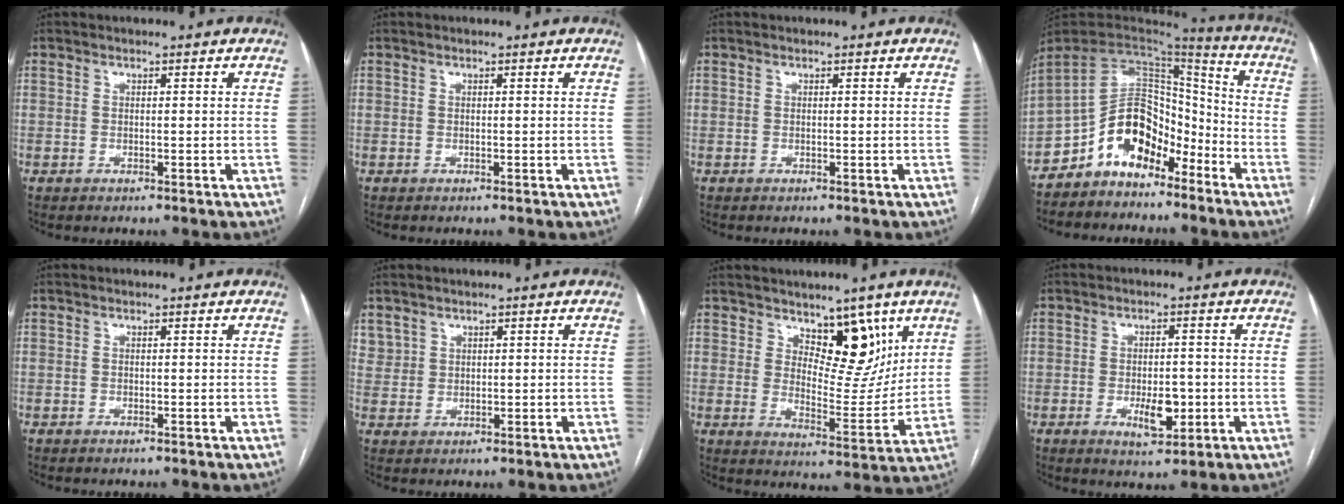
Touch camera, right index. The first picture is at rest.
{"total": 0.0}
{"total": 0.0}
{"total": 12.0, "force": [-8.0, 6.8, 5.8], "torque": [-0.110, 0.041, -0.148]}
{"total": 0.0}
{"total": 2.7, "force": [1.7, 2.1, 0.1], "torque": [0.007, 0.005, 0.034]}
{"total": 9.2, "force": [5.7, 4.5, 5.7], "torque": [-0.068, -0.009, 0.098]}
{"total": 5.3, "force": [-1.5, 2.2, 4.6], "torque": [-0.073, -0.003, -0.016]}